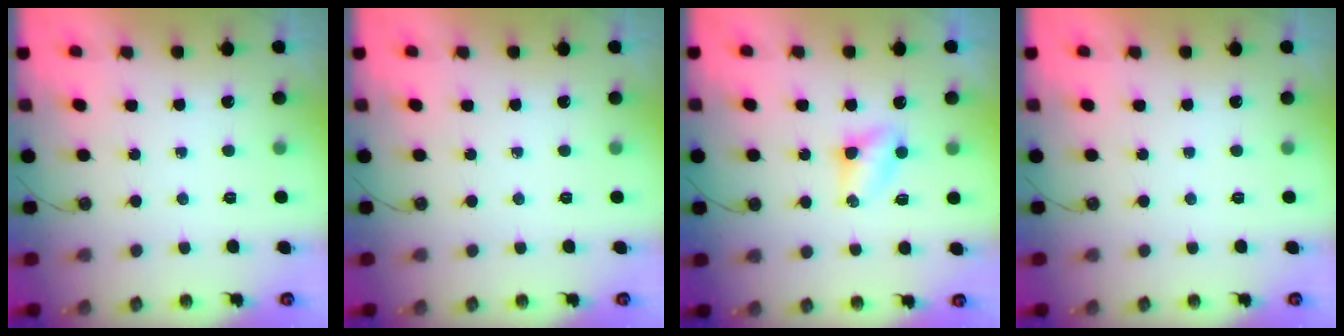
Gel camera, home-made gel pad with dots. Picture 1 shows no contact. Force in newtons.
{"total": 0.0}
{"total": 4.0, "press": 4.0, "slide": 0.5}
{"total": 0.0}